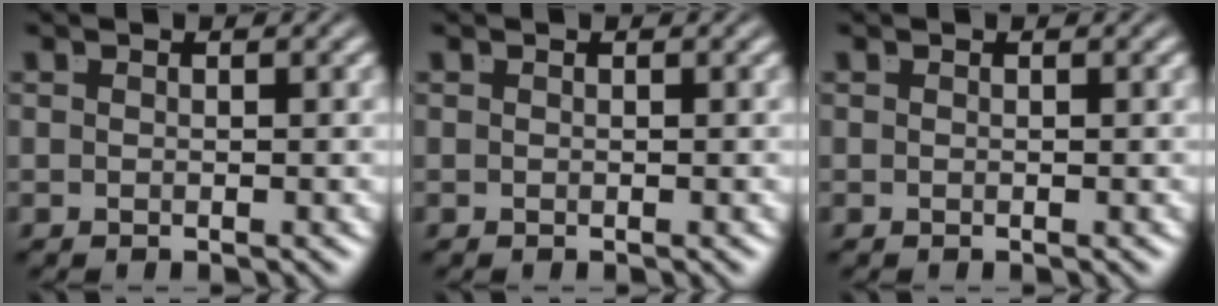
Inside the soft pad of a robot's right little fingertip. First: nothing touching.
{"total": 0.0}
{"total": 0.0}